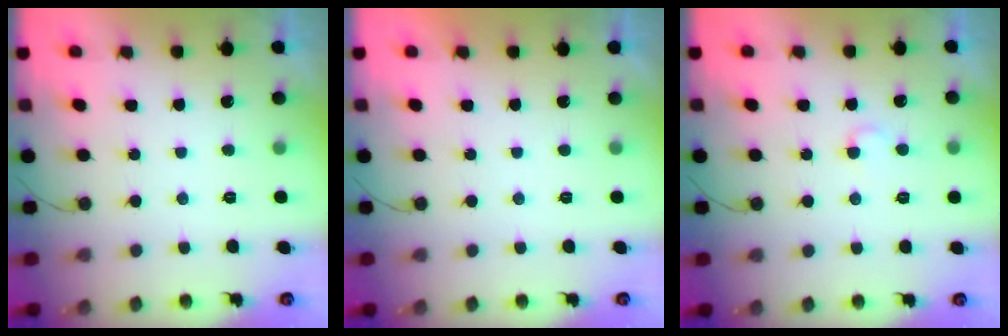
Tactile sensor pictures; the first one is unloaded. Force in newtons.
{"total": 1.7, "press": 1.7, "slide": 0.1}
{"total": 3.3, "press": 3.3, "slide": 0.4}